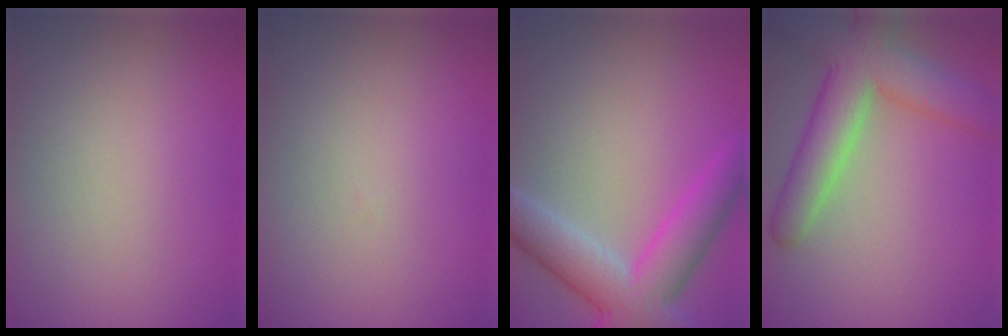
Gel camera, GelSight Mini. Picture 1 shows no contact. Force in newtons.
{"total": 0.0}
{"total": 7.5, "press": 7.5, "slide": 0.5}
{"total": 7.6, "press": 7.5, "slide": 0.5}